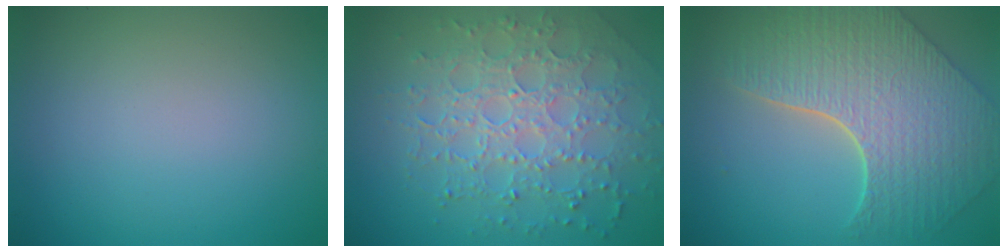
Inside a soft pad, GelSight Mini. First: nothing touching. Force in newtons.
{"total": 7.0, "press": 5.0, "slide": 4.9}
{"total": 8.5, "press": 6.1, "slide": 5.8}